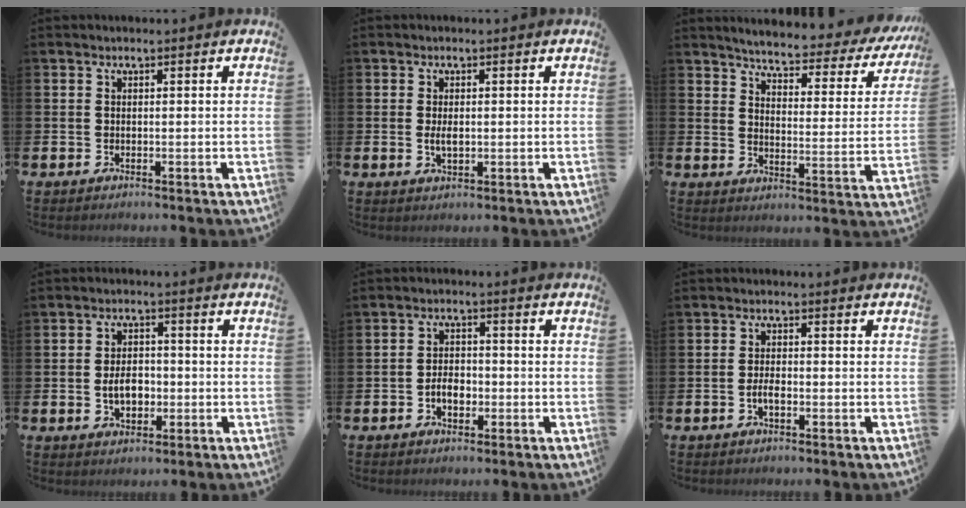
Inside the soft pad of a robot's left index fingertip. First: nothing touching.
{"total": 1.9, "force": [0.0, 0.9, 1.7], "torque": [-0.032, 0.002, 0.000]}
{"total": 4.3, "force": [4.0, 0.6, 1.7], "torque": [-0.056, -0.033, 0.059]}
{"total": 4.3, "force": [-0.8, 2.9, 3.1], "torque": [-0.042, 0.000, -0.020]}
{"total": 3.3, "force": [-1.1, 2.1, 2.2], "torque": [-0.033, 0.000, -0.024]}
{"total": 2.0, "force": [-0.7, 0.9, 1.7], "torque": [-0.030, 0.002, -0.014]}